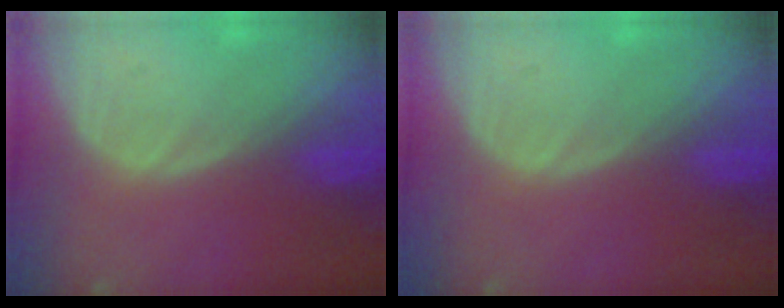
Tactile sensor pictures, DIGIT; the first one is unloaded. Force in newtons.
{"total": 0.0}